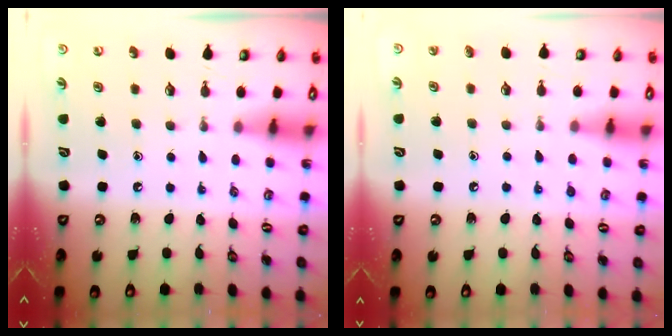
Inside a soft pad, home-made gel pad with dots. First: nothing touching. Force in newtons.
{"total": 4.2, "press": 4.2, "slide": 0.6}